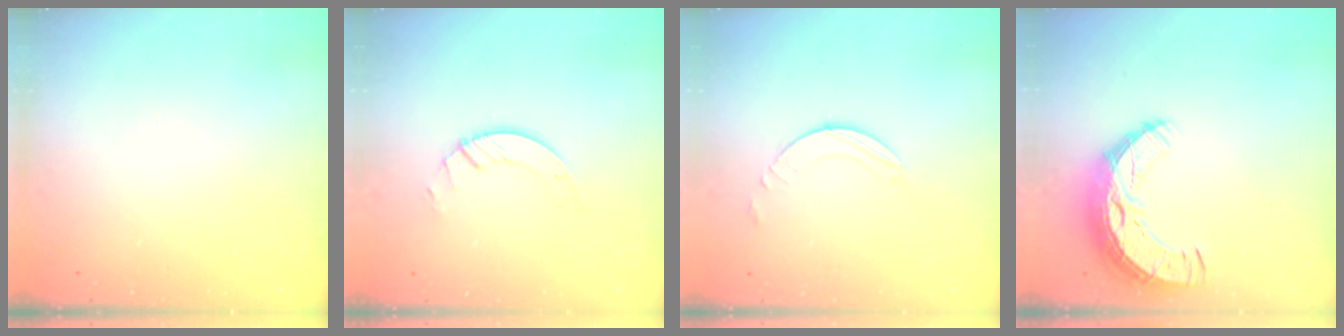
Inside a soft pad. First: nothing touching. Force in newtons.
{"total": 3.0, "press": 3.0, "slide": 0.3}
{"total": 1.6, "press": 1.6, "slide": 0.2}
{"total": 11.1, "press": 11.0, "slide": 0.8}